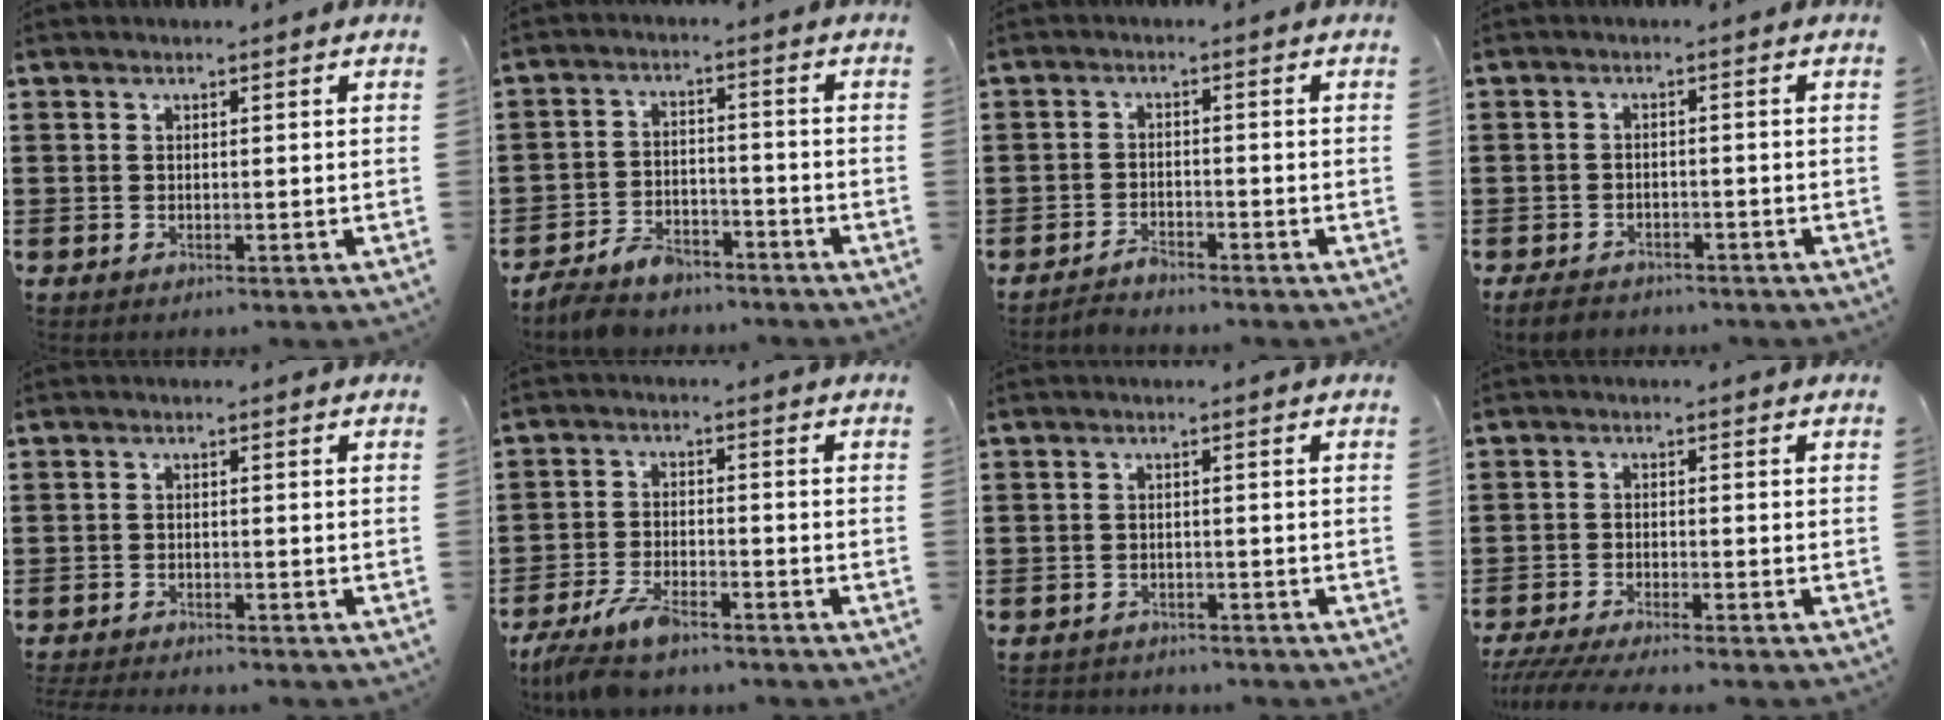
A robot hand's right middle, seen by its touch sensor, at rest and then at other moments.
{"total": 4.6, "force": [-4.4, 1.2, 0.9], "torque": [-0.025, 0.006, -0.091]}
{"total": 2.1, "force": [-2.1, 0.1, 0.4], "torque": [-0.013, 0.001, -0.043]}
{"total": 2.7, "force": [-2.5, 0.8, 0.6], "torque": [-0.020, 0.001, -0.055]}
{"total": 1.6, "force": [-1.6, -0.1, 0.1], "torque": [-0.006, -0.002, -0.033]}
{"total": 5.7, "force": [-4.8, 1.2, 2.9], "torque": [-0.075, -0.010, -0.096]}
{"total": 1.5, "force": [-1.5, 0.3, -0.2], "torque": [-0.003, 0.003, -0.034]}
{"total": 3.0, "force": [-2.7, -0.1, 1.4], "torque": [-0.037, -0.009, -0.058]}